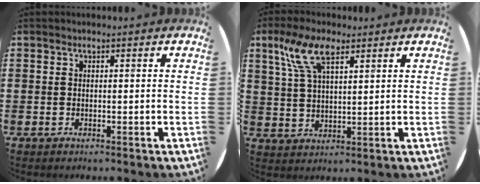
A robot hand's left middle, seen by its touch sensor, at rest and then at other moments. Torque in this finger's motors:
{"motor_torque": [1.39, -0.75, 0.24, 0.16]}